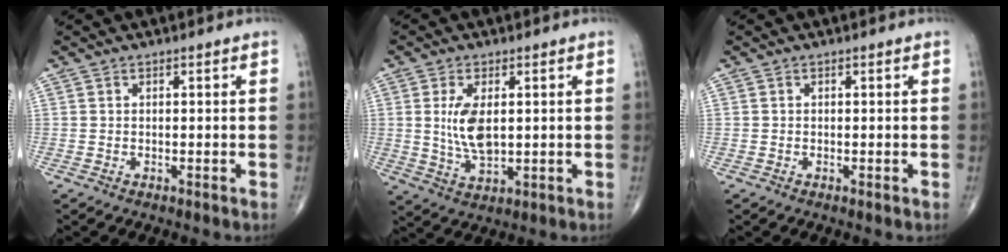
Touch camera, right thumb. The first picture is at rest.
{"total": 7.8, "force": [1.1, 3.8, 6.7], "torque": [-0.124, -0.013, 0.027]}
{"total": 0.0}